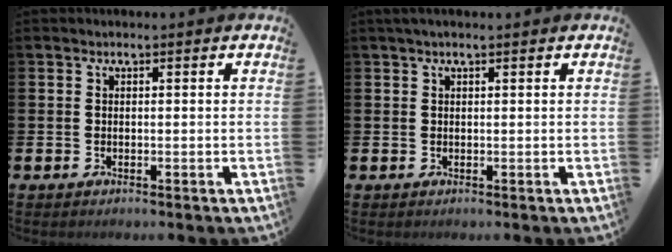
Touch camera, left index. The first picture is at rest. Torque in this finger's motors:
{"motor_torque": [0.07, -0.73, 0.09, 0.02]}